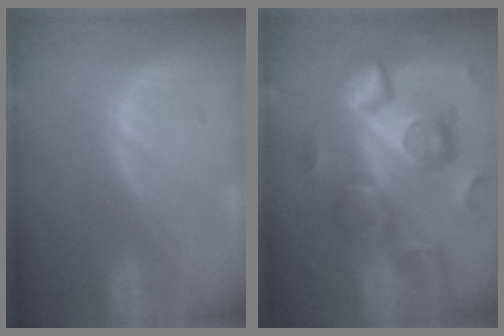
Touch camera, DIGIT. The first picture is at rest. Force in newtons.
{"total": 12.5, "press": 10.9, "slide": 6.1}